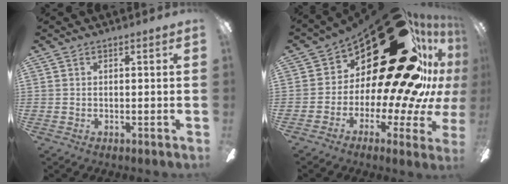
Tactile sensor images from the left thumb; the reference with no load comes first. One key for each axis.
{"total": 35.0, "fx": 16.5, "fy": 16.3, "fz": 26.2, "tx": -0.334, "ty": -0.137, "tz": 0.327}